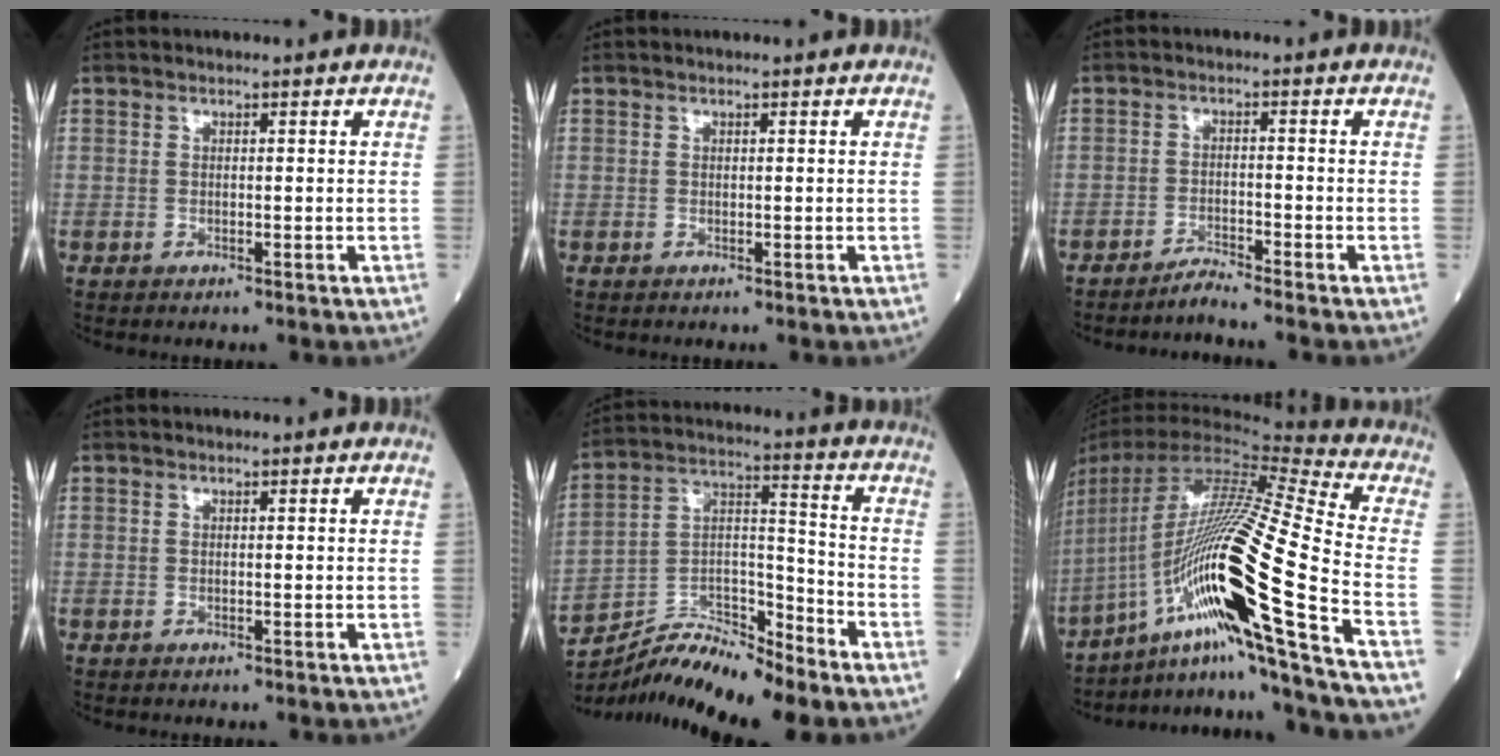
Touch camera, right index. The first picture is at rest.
{"total": 0.0}
{"total": 2.7, "force": [-2.5, -1.0, 0.2], "torque": [-0.001, -0.013, -0.048]}
{"total": 0.0}
{"total": 11.7, "force": [-10.9, 0.5, 4.4], "torque": [-0.078, 0.030, -0.195]}
{"total": 27.1, "force": [-11.9, -1.1, 24.4], "torque": [-0.440, -0.024, -0.212]}